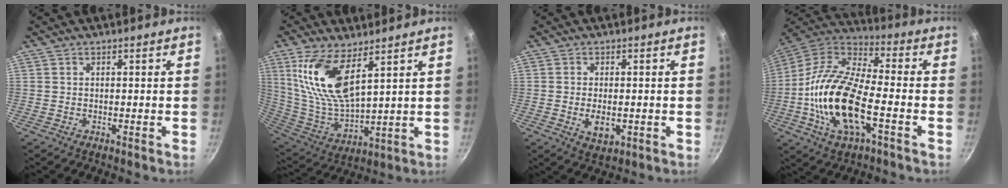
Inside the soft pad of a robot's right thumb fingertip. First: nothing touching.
{"total": 15.2, "force": [7.2, 6.1, 11.9], "torque": [-0.233, -0.049, 0.155]}
{"total": 4.8, "force": [-0.9, 2.7, 3.8], "torque": [-0.063, -0.005, -0.009]}
{"total": 20.2, "force": [-4.7, 8.9, 17.5], "torque": [-0.336, 0.033, -0.105]}